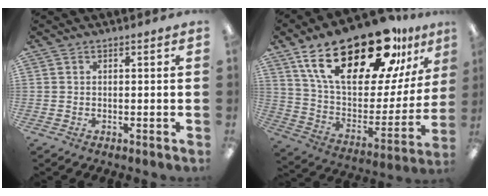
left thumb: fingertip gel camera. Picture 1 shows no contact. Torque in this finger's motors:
{"motor_torque": [0.86, 0.93, 1.36, -1.41, 0.49]}